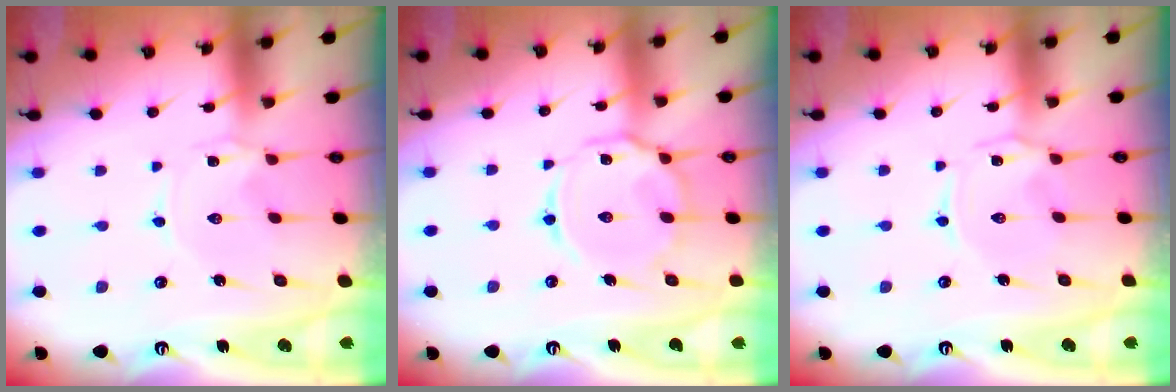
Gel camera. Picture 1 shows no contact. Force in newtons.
{"total": 12.2, "press": 12.1, "slide": 0.9}
{"total": 1.6, "press": 1.5, "slide": 0.6}